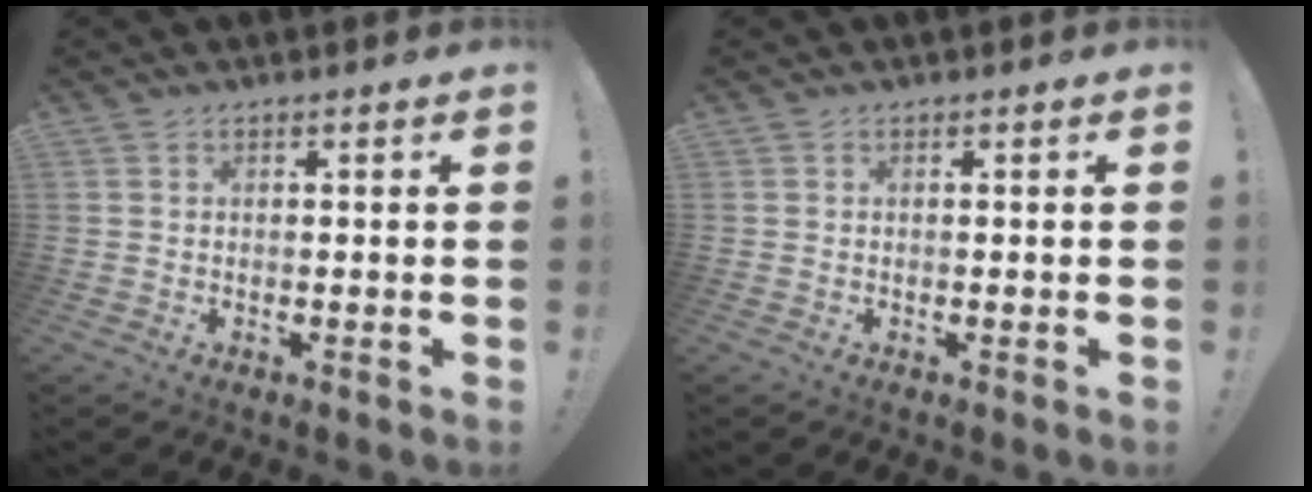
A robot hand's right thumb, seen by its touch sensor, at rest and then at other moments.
{"total": 0.0}